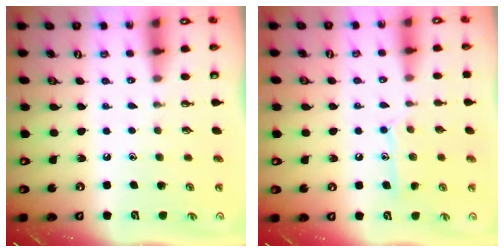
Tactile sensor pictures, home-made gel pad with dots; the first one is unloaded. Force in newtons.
{"total": 10.1, "press": 10.1, "slide": 0.7}